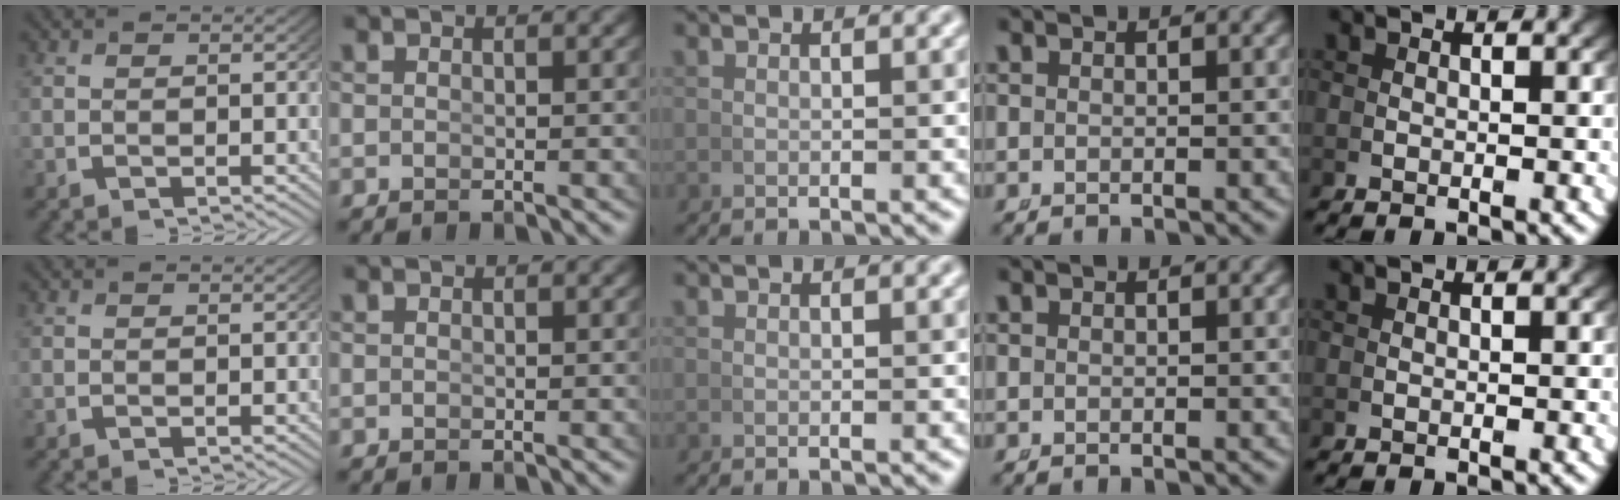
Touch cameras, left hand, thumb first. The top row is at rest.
{}